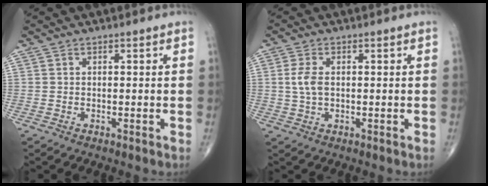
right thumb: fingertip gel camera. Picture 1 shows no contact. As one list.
[{"total": 3.9, "force": [0.3, 2.2, 3.2], "torque": [-0.073, 0.004, 0.006]}]